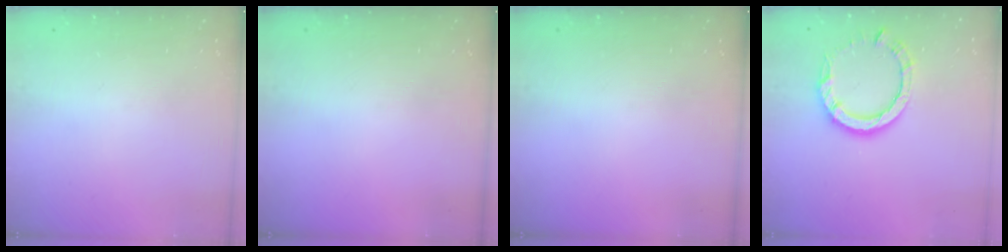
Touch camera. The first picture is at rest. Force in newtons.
{"total": 0.0}
{"total": 0.0}
{"total": 8.9, "press": 8.9, "slide": 1.0}